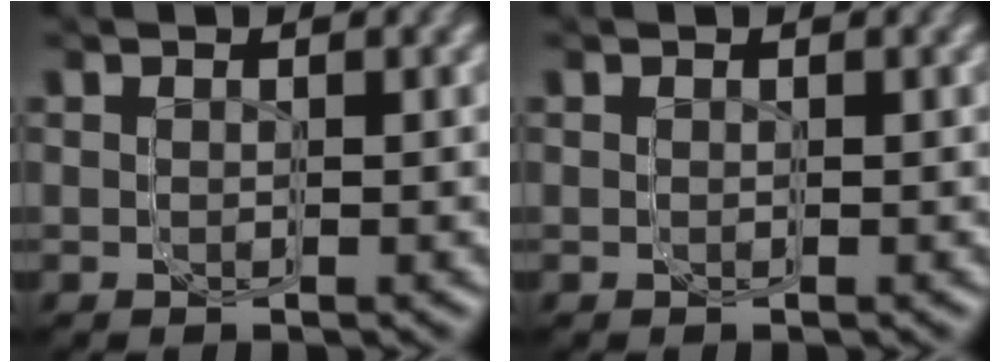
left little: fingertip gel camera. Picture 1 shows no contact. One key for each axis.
{"total": 0.0}